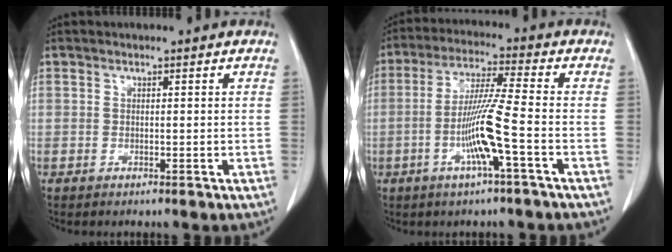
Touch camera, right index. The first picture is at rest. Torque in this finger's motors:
{"motor_torque": [0.38, 0.03, 0.26, 0.17]}